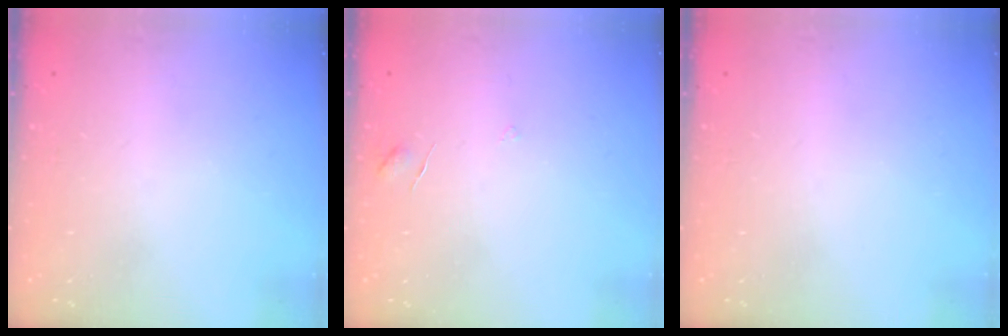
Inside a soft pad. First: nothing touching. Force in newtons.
{"total": 2.9, "press": 2.9, "slide": 0.2}
{"total": 0.0}